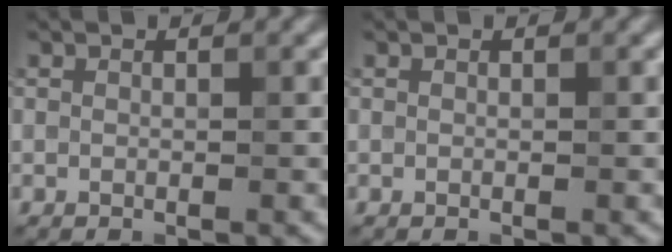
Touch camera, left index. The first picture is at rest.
{"total": 0.0}